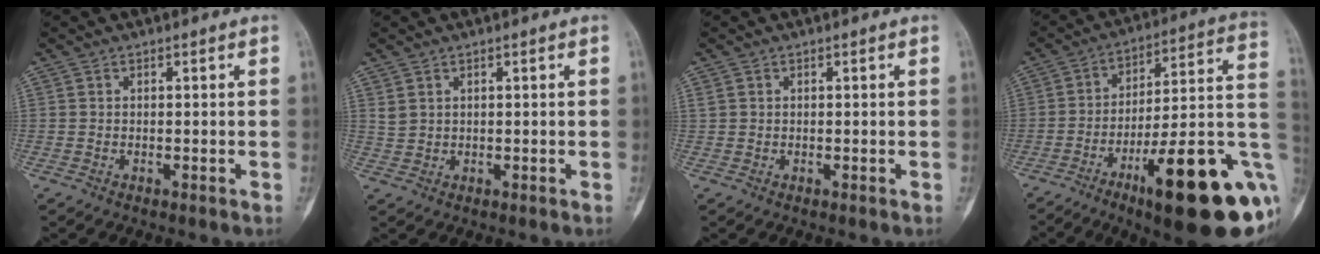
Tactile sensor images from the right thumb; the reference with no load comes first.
{"total": 1.6, "force": [1.0, 1.1, 0.6], "torque": [-0.008, -0.003, 0.024]}
{"total": 0.8, "force": [0.2, 0.7, 0.2], "torque": [0.002, 0.003, 0.005]}
{"total": 27.6, "force": [-9.8, 6.8, 24.8], "torque": [-0.284, 0.043, -0.138]}